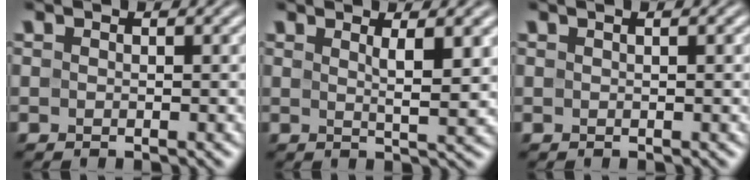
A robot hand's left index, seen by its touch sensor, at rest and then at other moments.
{"total": 3.4, "force": [1.3, 0.8, 3.1], "torque": [-0.040, -0.004, 0.021]}
{"total": 1.4, "force": [0.7, 0.4, 1.1], "torque": [-0.011, 0.001, 0.003]}